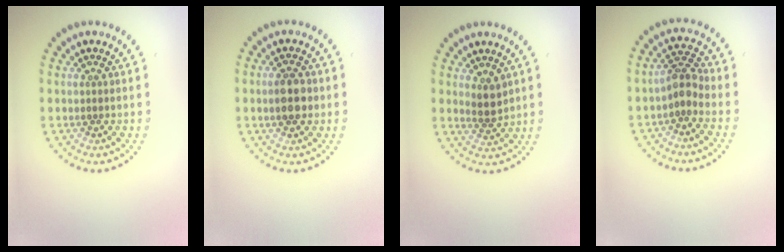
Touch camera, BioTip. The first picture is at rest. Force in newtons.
{"total": 2.9, "press": 2.8, "slide": 0.3}
{"total": 1.8, "press": 1.4, "slide": 1.1}
{"total": 2.3, "press": 1.8, "slide": 1.4}